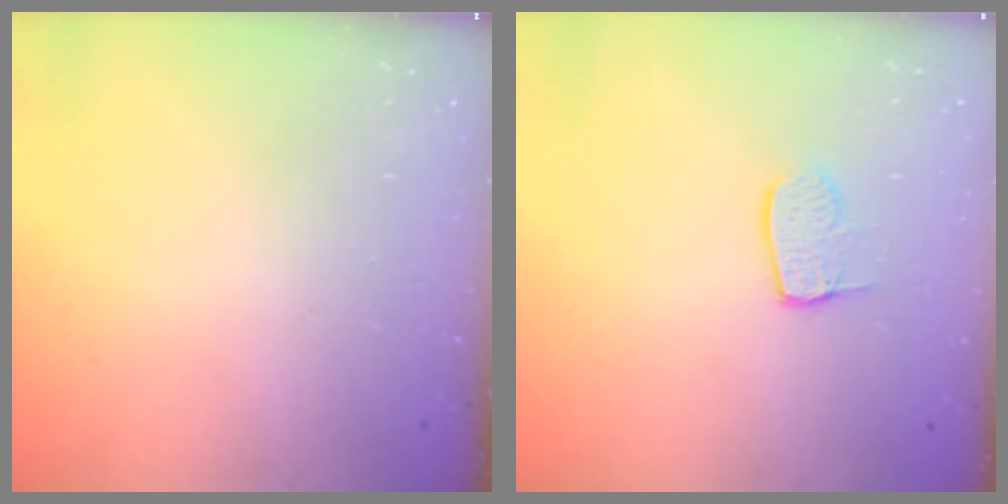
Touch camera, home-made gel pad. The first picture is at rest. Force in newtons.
{"total": 7.0, "press": 7.0, "slide": 0.6}